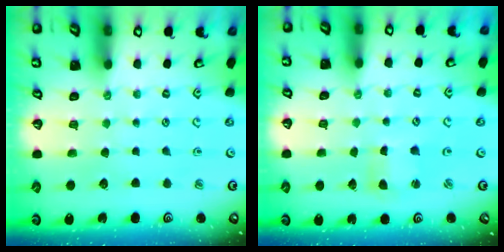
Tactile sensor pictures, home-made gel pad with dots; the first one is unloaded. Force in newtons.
{"total": 2.2, "press": 2.2, "slide": 0.4}